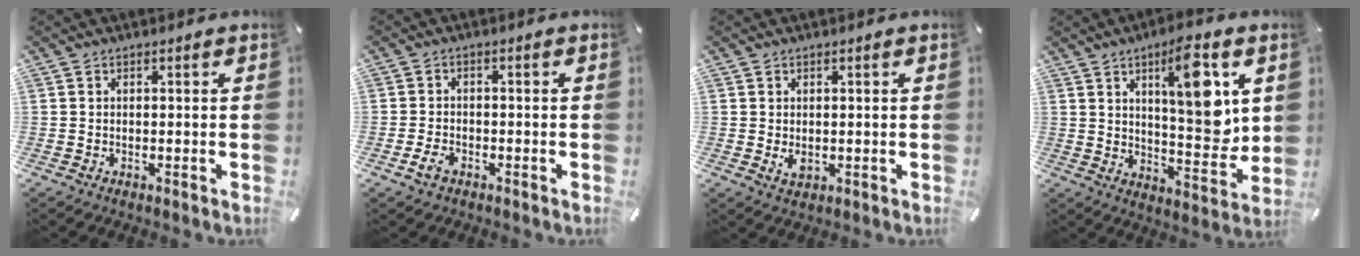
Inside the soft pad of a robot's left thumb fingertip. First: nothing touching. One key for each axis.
{"total": 3.3, "fx": -1.8, "fy": 2.1, "fz": 1.9, "tx": -0.045, "ty": 0.003, "tz": -0.036}
{"total": 1.9, "fx": 0.0, "fy": 1.3, "fz": 1.3, "tx": -0.024, "ty": -0.004, "tz": -0.003}
{"total": 15.6, "fx": 6.3, "fy": 5.5, "fz": 13.2, "tx": -0.177, "ty": -0.040, "tz": 0.099}